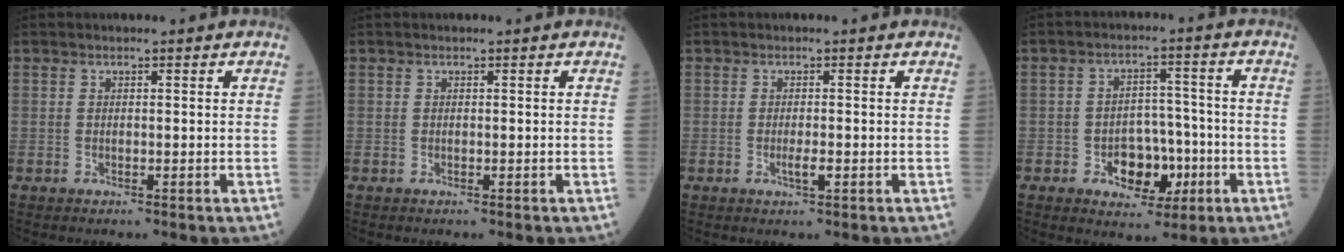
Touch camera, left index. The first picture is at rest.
{"total": 0.0}
{"total": 1.5, "force": [-0.5, 0.2, 1.4], "torque": [-0.026, -0.001, -0.008]}
{"total": 7.4, "force": [-2.8, 4.8, 4.9], "torque": [-0.075, 0.016, -0.038]}